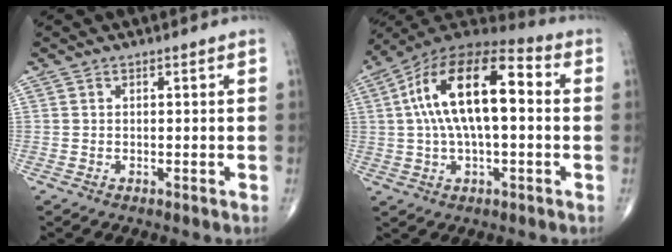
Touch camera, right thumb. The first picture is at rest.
{"total": 19.7, "force": [2.3, 8.9, 17.5], "torque": [-0.308, 0.044, 0.028]}